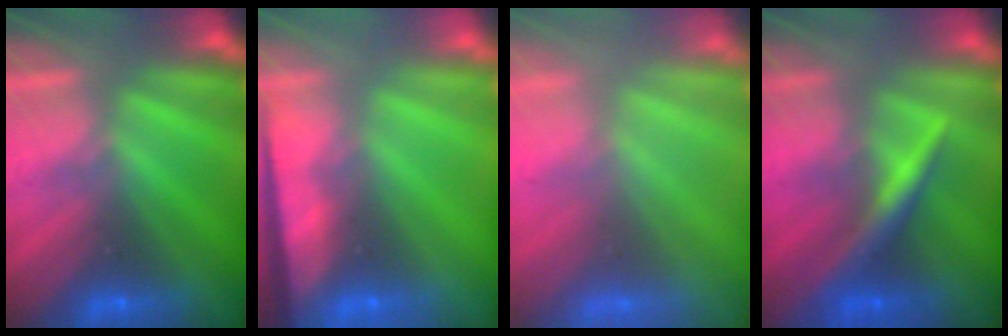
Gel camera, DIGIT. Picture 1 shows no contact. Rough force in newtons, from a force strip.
{"total": 11.0}
{"total": 9.0}
{"total": 2.4}